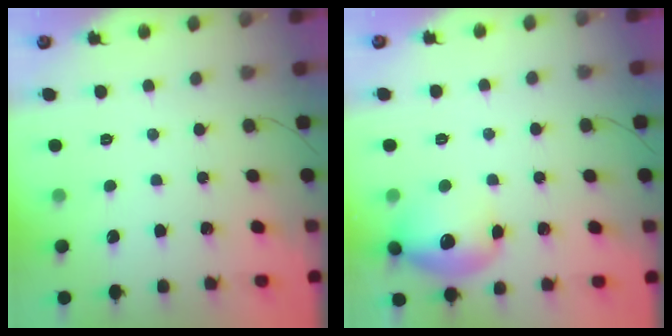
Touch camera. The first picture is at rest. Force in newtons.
{"total": 13.2, "press": 13.1, "slide": 1.5}